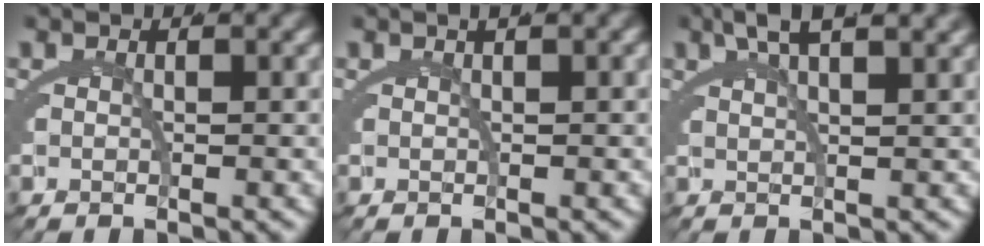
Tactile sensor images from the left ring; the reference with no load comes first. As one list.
[{"total": 0.9, "force": [0.5, -0.3, 0.7], "torque": [0.000, 0.009, 0.008]}, {"total": 3.6, "force": [3.1, -0.7, 1.5], "torque": [-0.023, 0.018, 0.053]}]